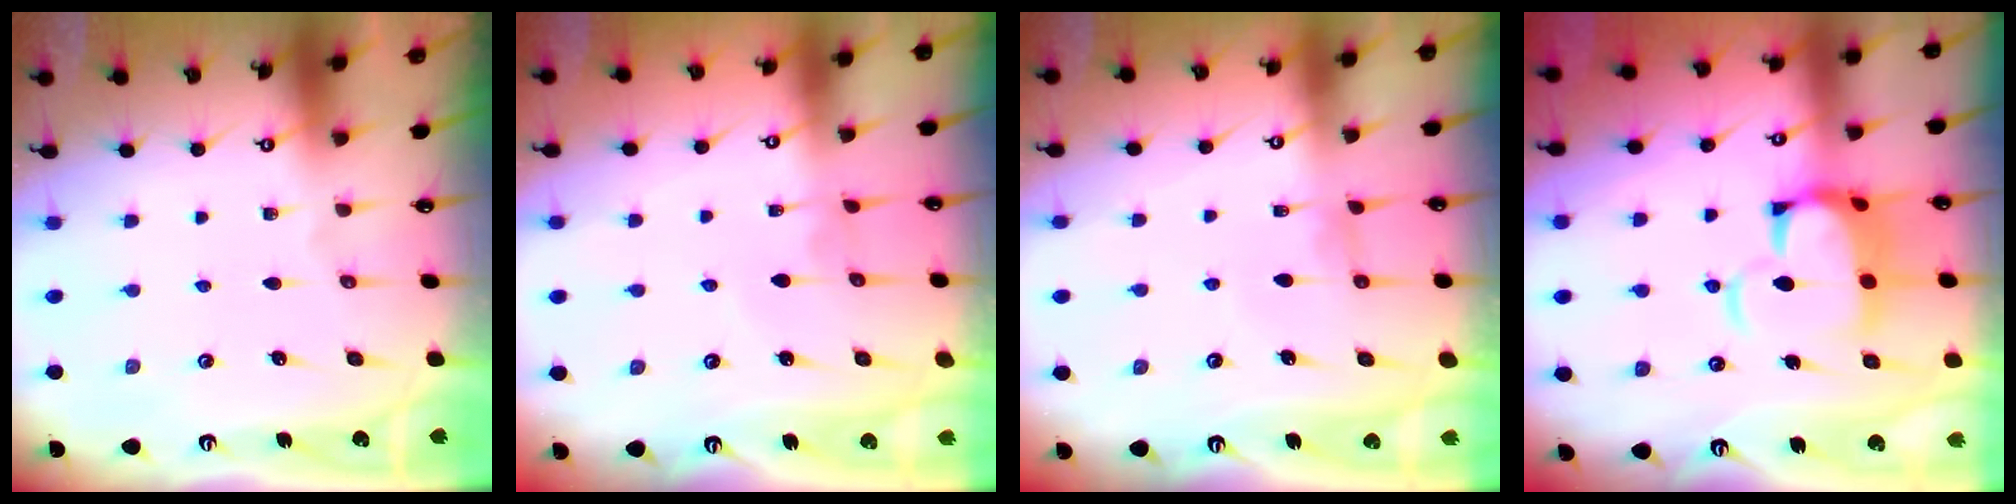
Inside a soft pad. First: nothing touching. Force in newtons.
{"total": 2.7, "press": 2.7, "slide": 0.1}
{"total": 0.8, "press": 0.7, "slide": 0.3}
{"total": 7.5, "press": 7.4, "slide": 1.3}